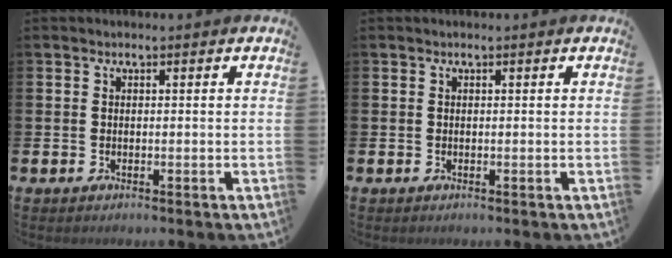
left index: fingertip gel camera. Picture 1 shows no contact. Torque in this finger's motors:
{"motor_torque": [0.04, -0.01, 0.00, -0.01]}